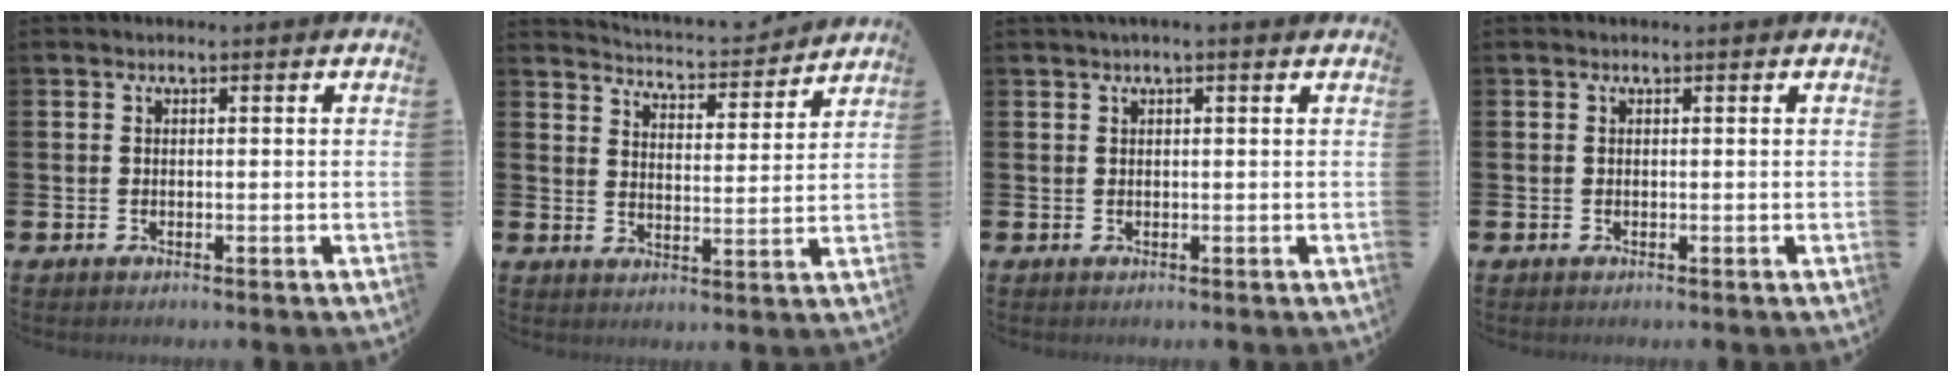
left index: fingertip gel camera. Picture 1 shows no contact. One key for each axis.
{"total": 4.7, "fx": 4.7, "fy": 0.0, "fz": 0.2, "tx": -0.017, "ty": -0.043, "tz": 0.077}
{"total": 1.0, "fx": 0.8, "fy": -0.1, "fz": 0.7, "tx": -0.008, "ty": 0.000, "tz": 0.013}
{"total": 0.0}